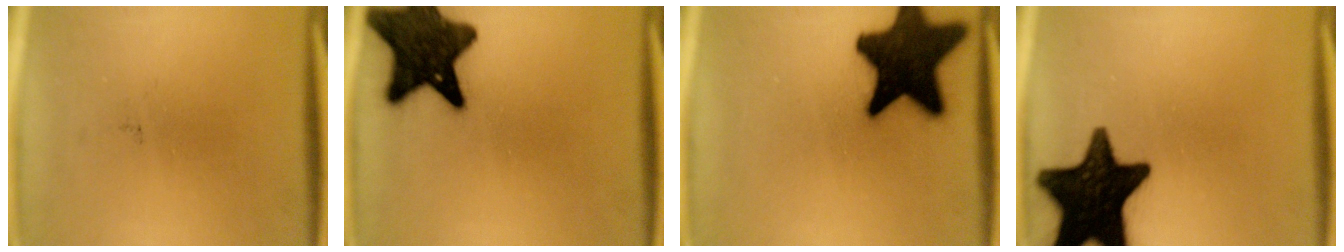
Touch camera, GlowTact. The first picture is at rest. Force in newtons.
{"total": 15.3}
{"total": 19.8}
{"total": 18.2}